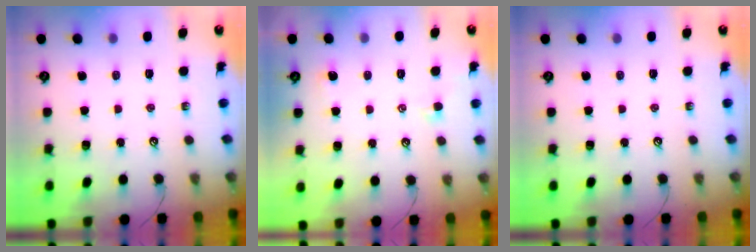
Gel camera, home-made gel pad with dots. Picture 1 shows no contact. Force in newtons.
{"total": 0.9, "press": 0.6, "slide": 0.6}
{"total": 0.0}